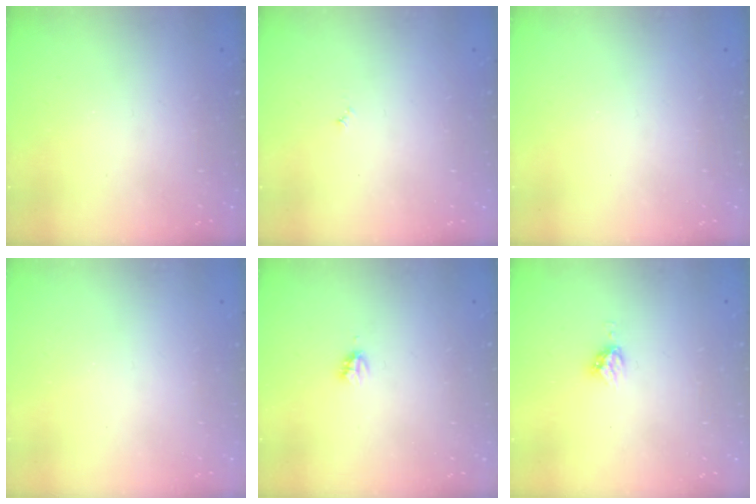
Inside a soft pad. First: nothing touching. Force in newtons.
{"total": 3.0, "press": 2.9, "slide": 0.3}
{"total": 0.0}
{"total": 0.0}
{"total": 2.2, "press": 2.2, "slide": 0.3}
{"total": 4.5, "press": 4.5, "slide": 0.0}